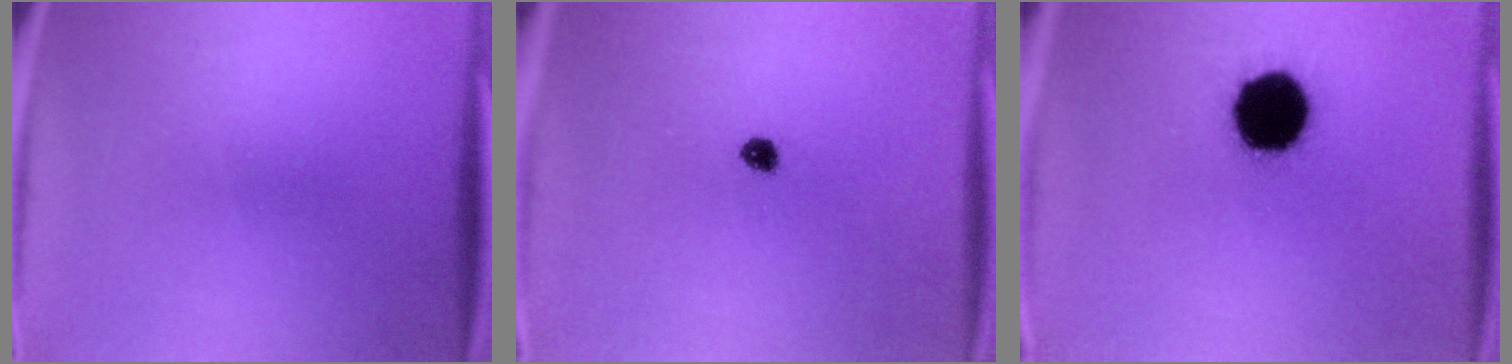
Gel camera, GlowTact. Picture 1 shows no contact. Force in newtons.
{"total": 1.9}
{"total": 18.1}